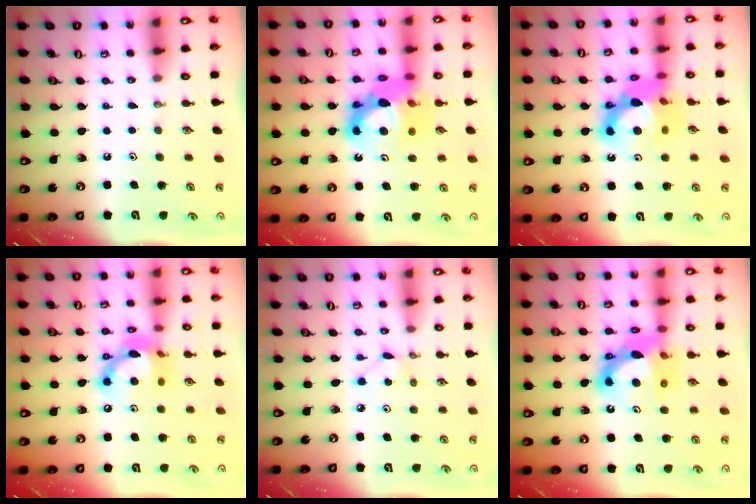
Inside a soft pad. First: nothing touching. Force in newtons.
{"total": 15.1, "press": 15.0, "slide": 1.8}
{"total": 14.1, "press": 14.1, "slide": 1.3}
{"total": 13.7, "press": 13.7, "slide": 0.5}
{"total": 4.4, "press": 4.4, "slide": 0.4}
{"total": 12.5, "press": 12.4, "slide": 1.9}